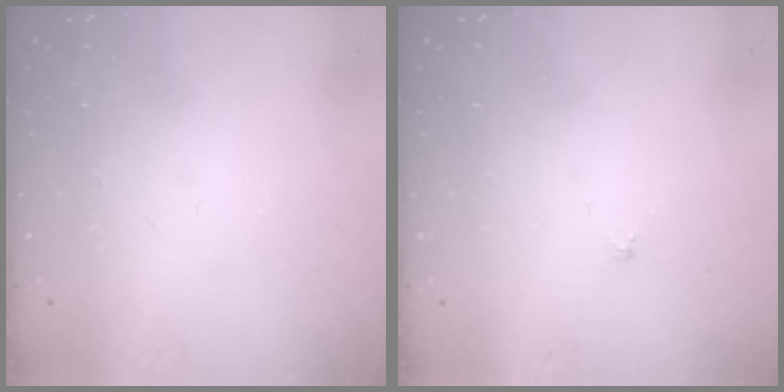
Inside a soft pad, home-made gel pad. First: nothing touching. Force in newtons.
{"total": 1.0, "press": 0.9, "slide": 0.3}